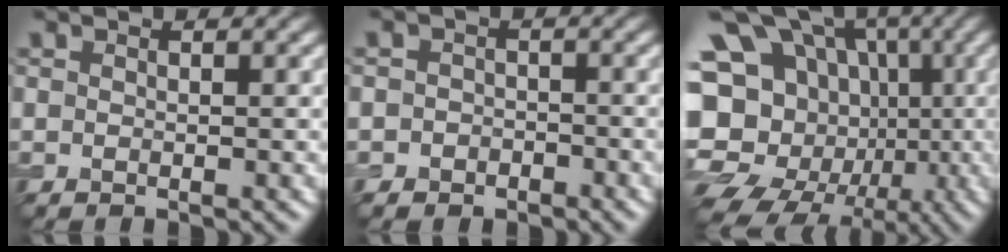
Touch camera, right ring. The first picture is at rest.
{"total": 1.8, "force": [-0.9, 1.6, 0.2], "torque": [0.025, 0.004, -0.027]}
{"total": 21.5, "force": [-2.6, 18.2, 11.2], "torque": [-0.184, 0.009, -0.057]}